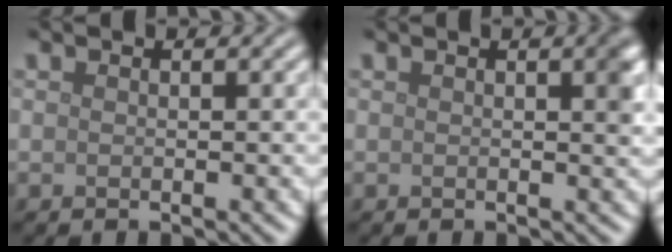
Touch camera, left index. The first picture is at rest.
{"total": 1.8, "force": [0.5, 0.4, 1.7], "torque": [-0.017, 0.003, 0.006]}